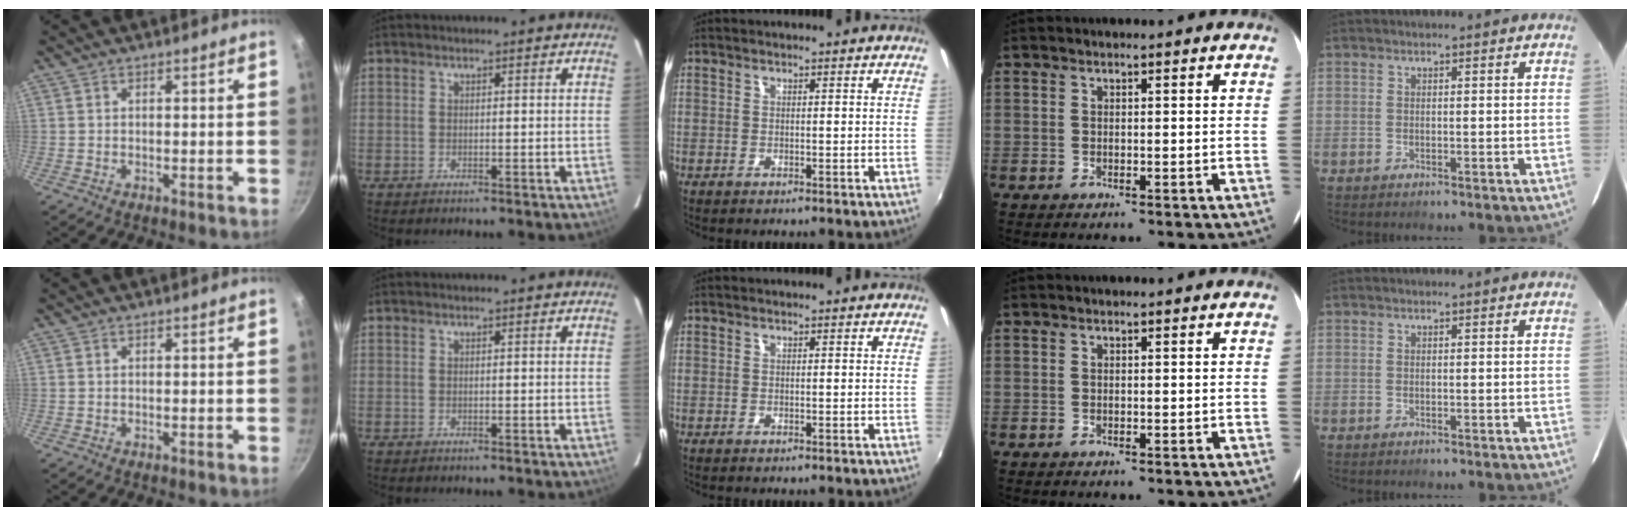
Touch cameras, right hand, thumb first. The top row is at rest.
{}